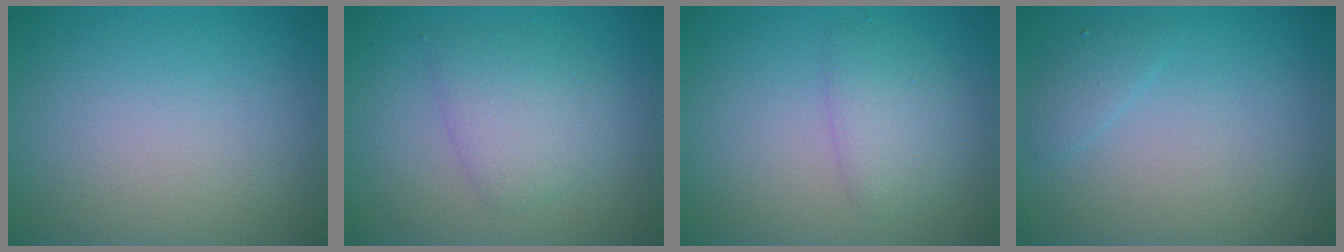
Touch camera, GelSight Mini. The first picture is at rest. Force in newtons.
{"total": 3.2, "press": 3.2, "slide": 0.1}
{"total": 2.6, "press": 2.6, "slide": 0.1}
{"total": 1.2, "press": 1.2, "slide": 0.1}